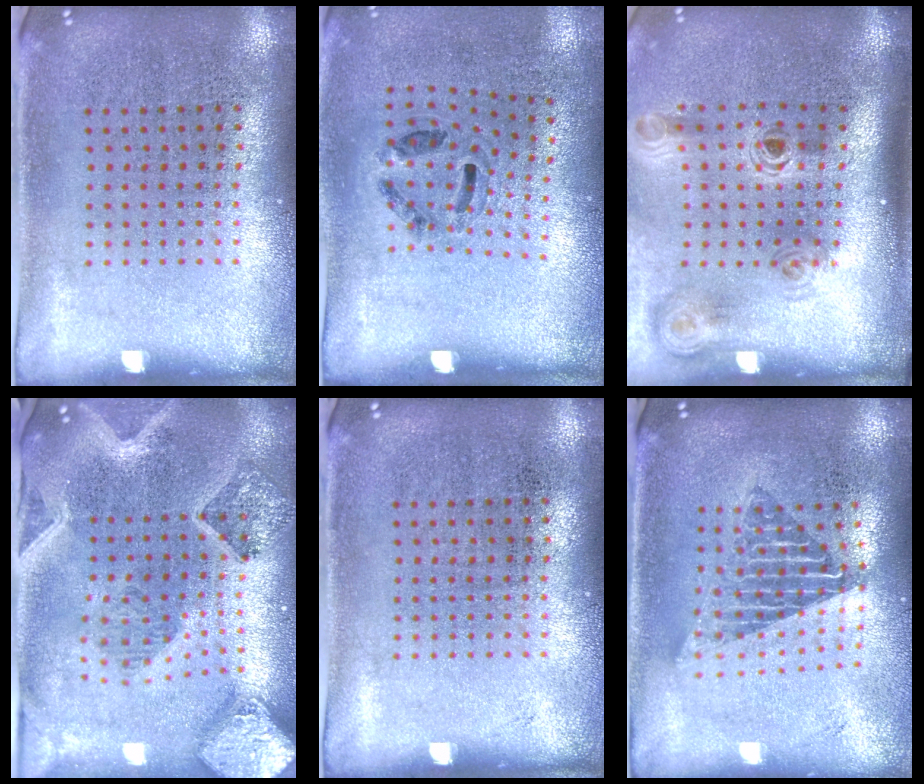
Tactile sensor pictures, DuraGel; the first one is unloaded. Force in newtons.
{"total": 1.2, "press": 0.7, "slide": 0.9}
{"total": 1.6, "press": 1.3, "slide": 1.0}
{"total": 2.9, "press": 2.6, "slide": 1.4}
{"total": 0.0}
{"total": 1.7, "press": 1.4, "slide": 1.0}